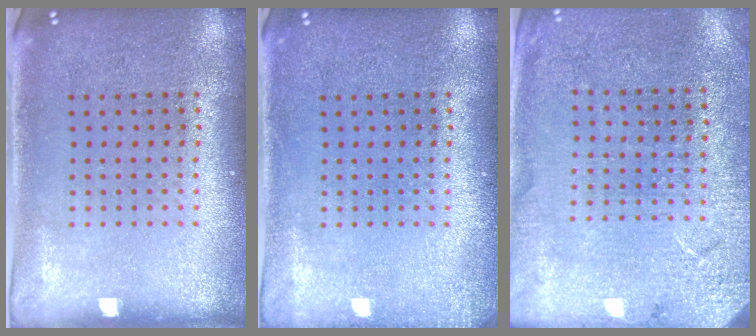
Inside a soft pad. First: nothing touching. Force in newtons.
{"total": 1.1, "press": 1.1, "slide": 0.3}
{"total": 2.5, "press": 2.5, "slide": 0.2}